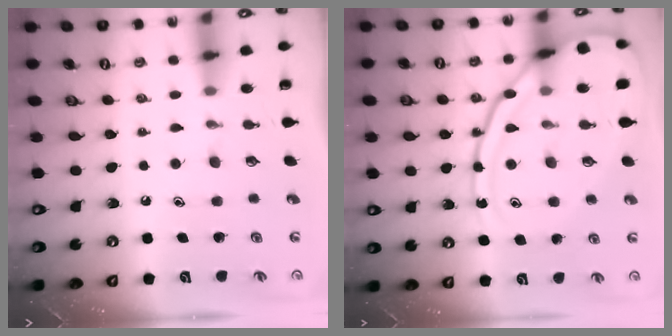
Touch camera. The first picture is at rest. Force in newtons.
{"total": 19.4, "press": 19.3, "slide": 2.0}